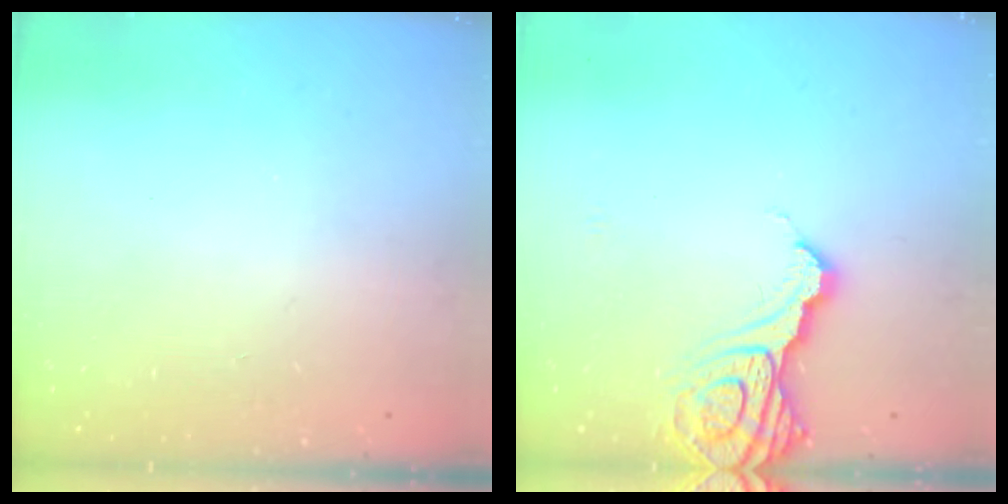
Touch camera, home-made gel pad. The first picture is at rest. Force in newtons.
{"total": 12.1, "press": 12.0, "slide": 1.4}